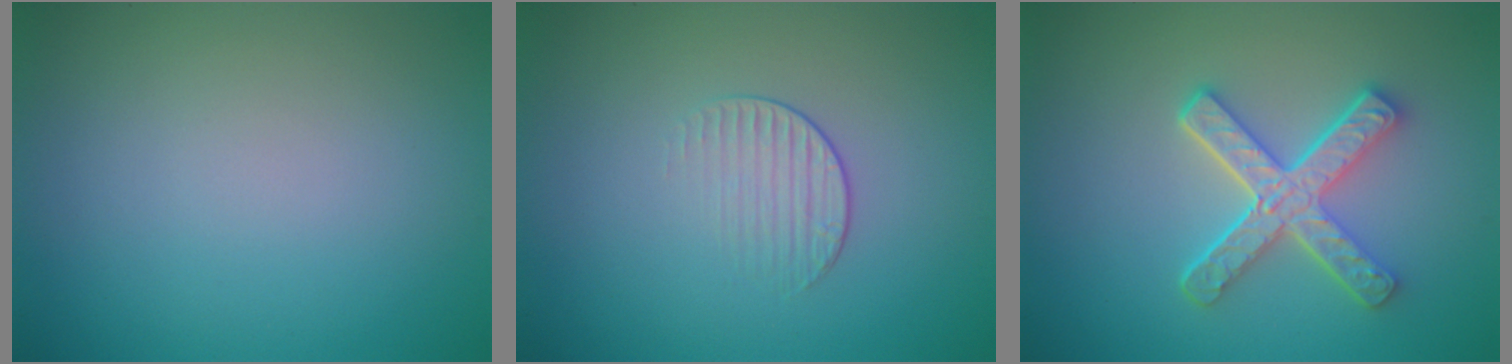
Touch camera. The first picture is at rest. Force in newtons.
{"total": 1.5, "press": 0.7, "slide": 1.3}
{"total": 4.8, "press": 3.7, "slide": 3.0}